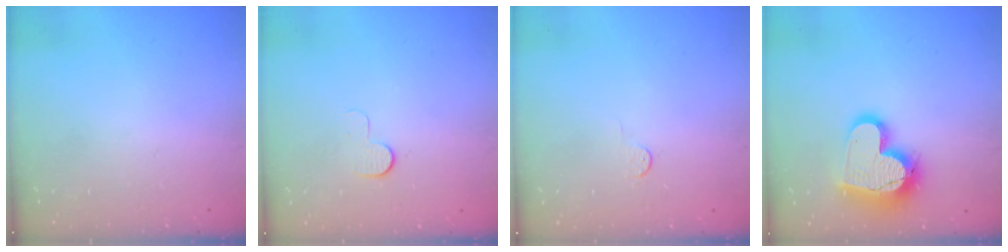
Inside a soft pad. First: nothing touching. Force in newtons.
{"total": 5.3, "press": 5.3, "slide": 0.5}
{"total": 2.8, "press": 2.8, "slide": 0.4}
{"total": 17.1, "press": 17.0, "slide": 1.5}